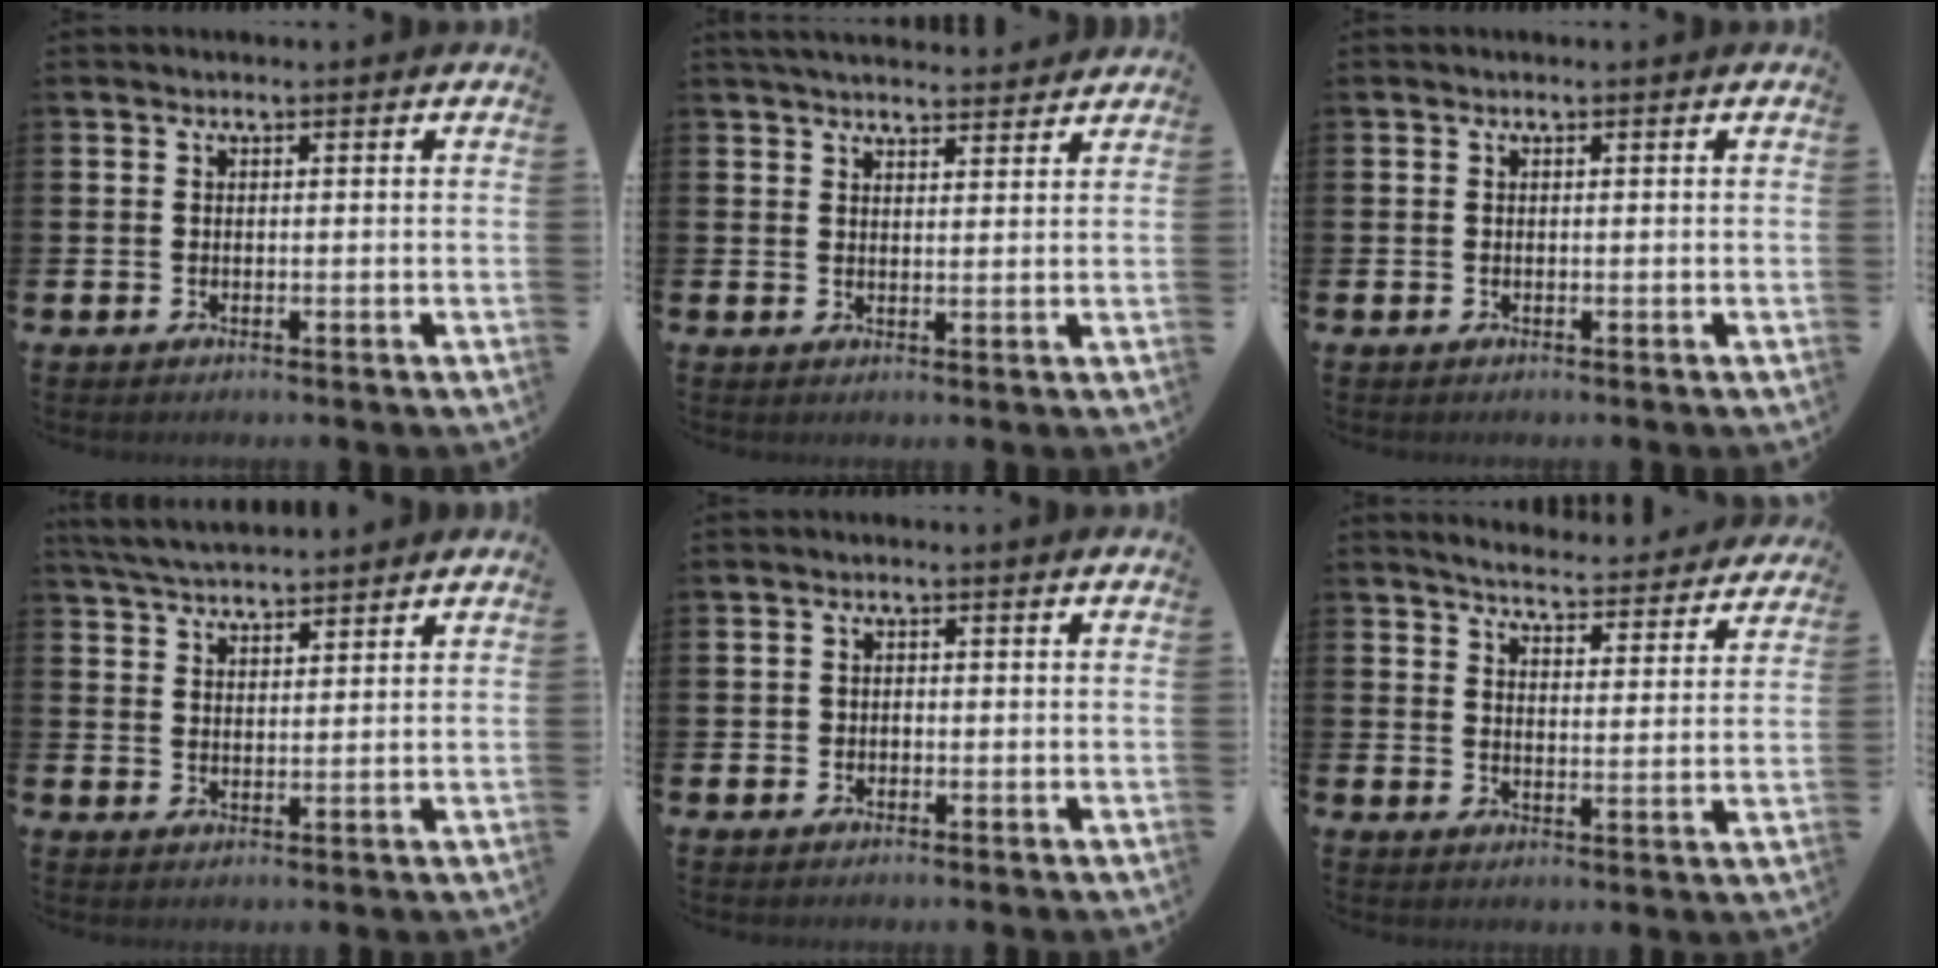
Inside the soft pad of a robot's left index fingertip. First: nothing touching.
{"total": 3.9, "force": [3.8, 0.5, 0.5], "torque": [-0.015, -0.017, 0.071]}
{"total": 0.0}
{"total": 4.6, "force": [4.5, 0.4, 0.7], "torque": [-0.032, -0.016, 0.083]}
{"total": 1.1, "force": [-0.3, 1.0, 0.3], "torque": [0.006, 0.000, -0.012]}
{"total": 5.0, "force": [5.0, 0.3, 0.7], "torque": [-0.030, -0.042, 0.084]}